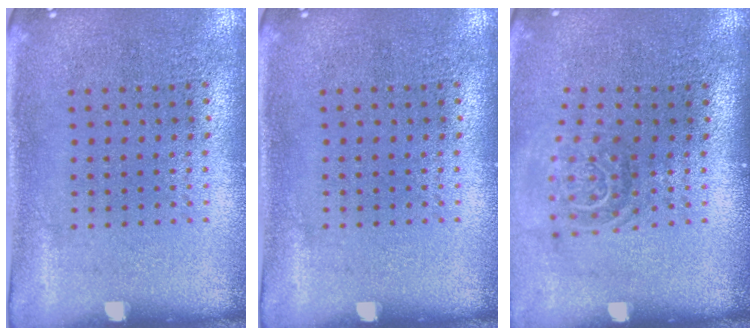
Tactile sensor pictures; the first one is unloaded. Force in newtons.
{"total": 0.0}
{"total": 1.6, "press": 1.1, "slide": 1.1}